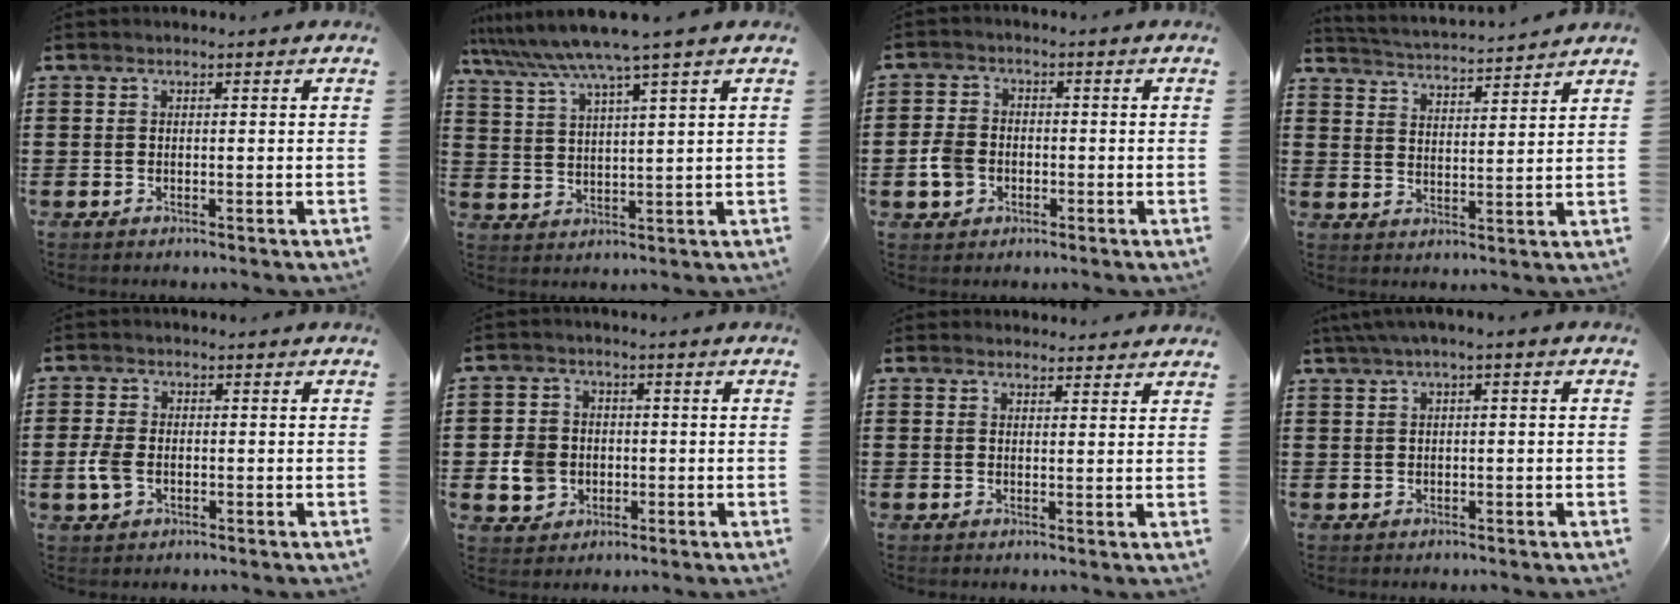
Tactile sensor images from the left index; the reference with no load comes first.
{"total": 6.7, "force": [5.4, -1.0, 3.8], "torque": [-0.091, -0.032, 0.089]}
{"total": 4.1, "force": [-1.3, 3.3, 2.1], "torque": [-0.064, -0.001, -0.030]}
{"total": 3.3, "force": [3.2, -0.7, -0.2], "torque": [-0.016, -0.027, 0.050]}
{"total": 3.9, "force": [-0.8, 2.4, 2.9], "torque": [-0.083, -0.005, -0.022]}
{"total": 5.2, "force": [-0.9, 4.7, 2.1], "torque": [-0.055, 0.011, -0.017]}
{"total": 1.8, "force": [1.8, 0.4, 0.1], "torque": [-0.005, 0.002, 0.035]}
{"total": 1.9, "force": [-0.5, 0.2, 1.8], "torque": [-0.035, -0.006, -0.011]}